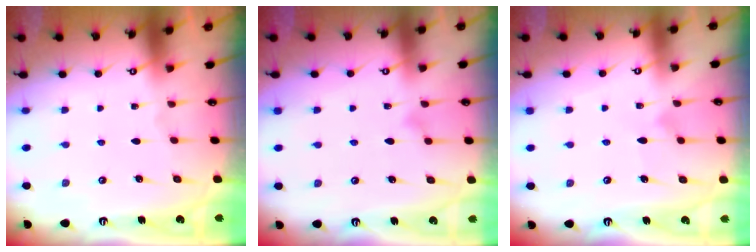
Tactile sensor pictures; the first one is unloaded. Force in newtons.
{"total": 6.1, "press": 6.1, "slide": 0.3}
{"total": 8.1, "press": 8.1, "slide": 0.3}